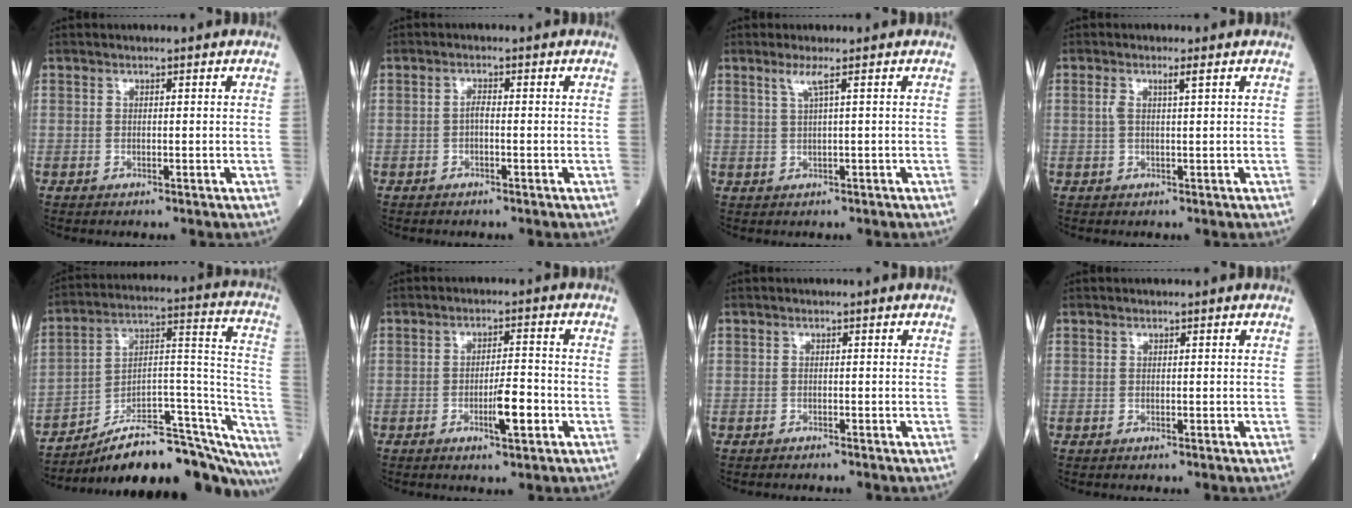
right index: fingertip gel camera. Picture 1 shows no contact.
{"total": 1.1, "force": [-0.4, 0.3, 1.1], "torque": [-0.020, 0.003, -0.010]}
{"total": 1.8, "force": [0.8, -0.4, 1.6], "torque": [-0.039, 0.003, 0.016]}
{"total": 2.1, "force": [0.9, 0.1, 1.9], "torque": [-0.047, 0.013, 0.022]}
{"total": 26.1, "force": [-22.3, 5.5, 12.4], "torque": [-0.102, 0.048, -0.322]}
{"total": 5.1, "force": [-1.9, 0.8, 4.6], "torque": [-0.074, 0.000, -0.029]}
{"total": 0.9, "force": [-0.9, 0.1, 0.1], "torque": [-0.007, -0.001, -0.018]}
{"total": 0.0}